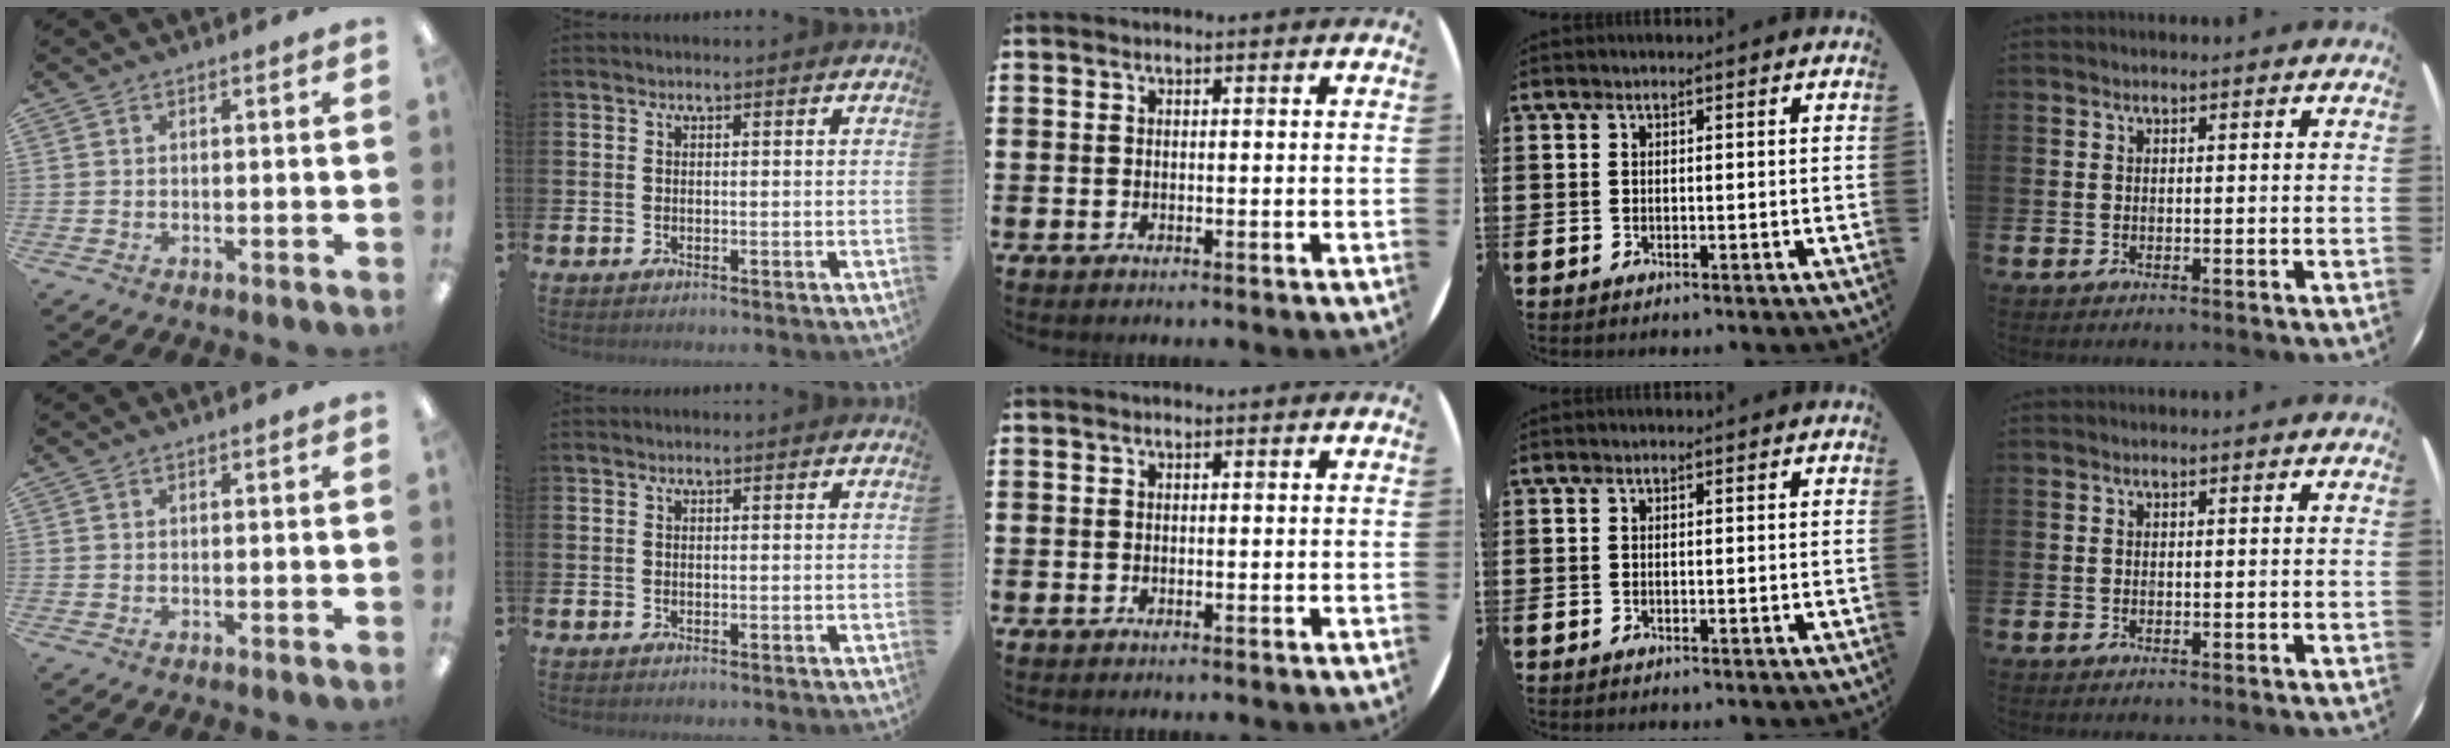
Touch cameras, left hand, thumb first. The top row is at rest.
{}